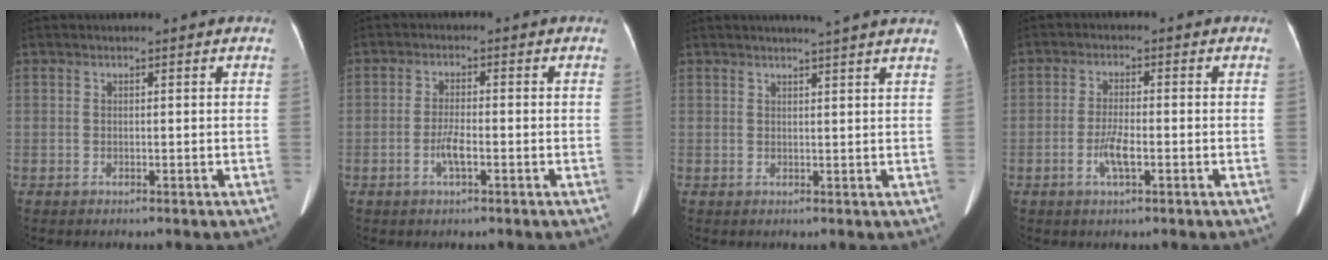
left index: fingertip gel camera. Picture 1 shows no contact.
{"total": 3.1, "force": [-1.3, 0.5, 2.8], "torque": [-0.059, 0.000, -0.026]}
{"total": 6.5, "force": [5.7, -0.7, 3.0], "torque": [-0.040, 0.010, 0.057]}
{"total": 3.9, "force": [-1.5, 0.7, 3.5], "torque": [-0.073, -0.001, -0.029]}